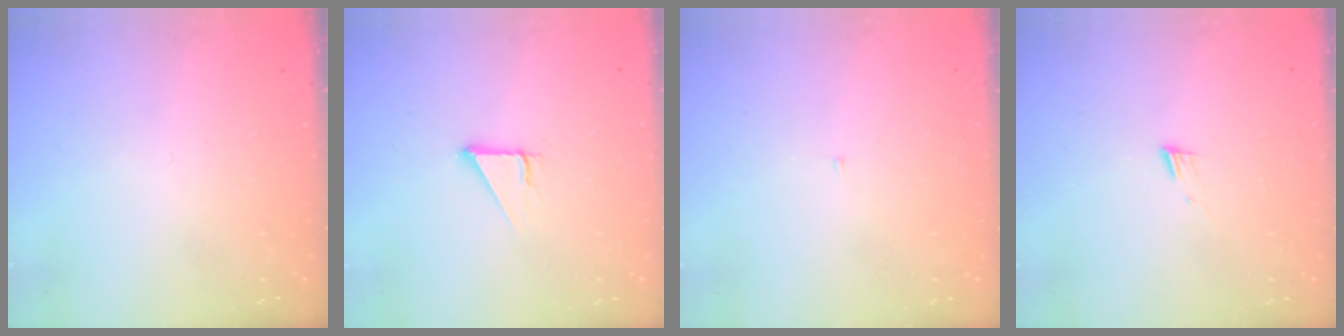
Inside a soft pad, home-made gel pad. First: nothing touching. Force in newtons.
{"total": 2.7, "press": 2.7, "slide": 0.0}
{"total": 2.1, "press": 2.1, "slide": 0.2}
{"total": 4.9, "press": 4.9, "slide": 0.5}